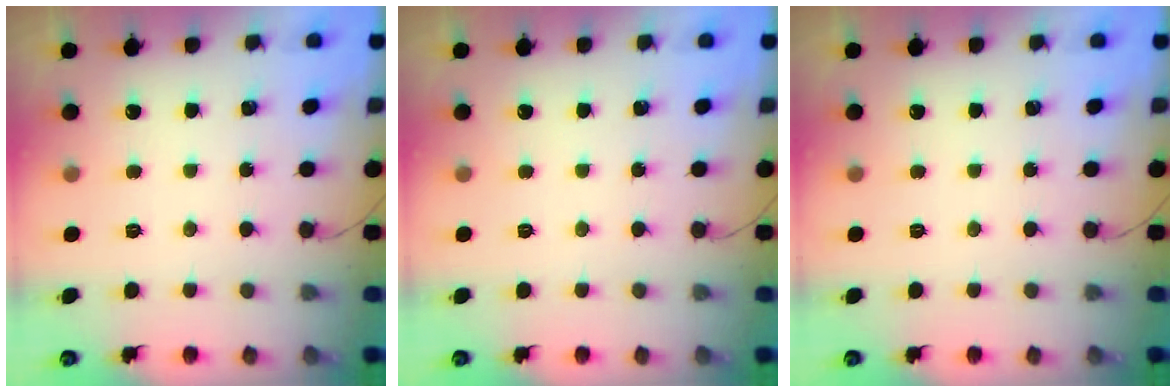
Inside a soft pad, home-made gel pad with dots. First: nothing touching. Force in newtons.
{"total": 0.0}
{"total": 0.0}